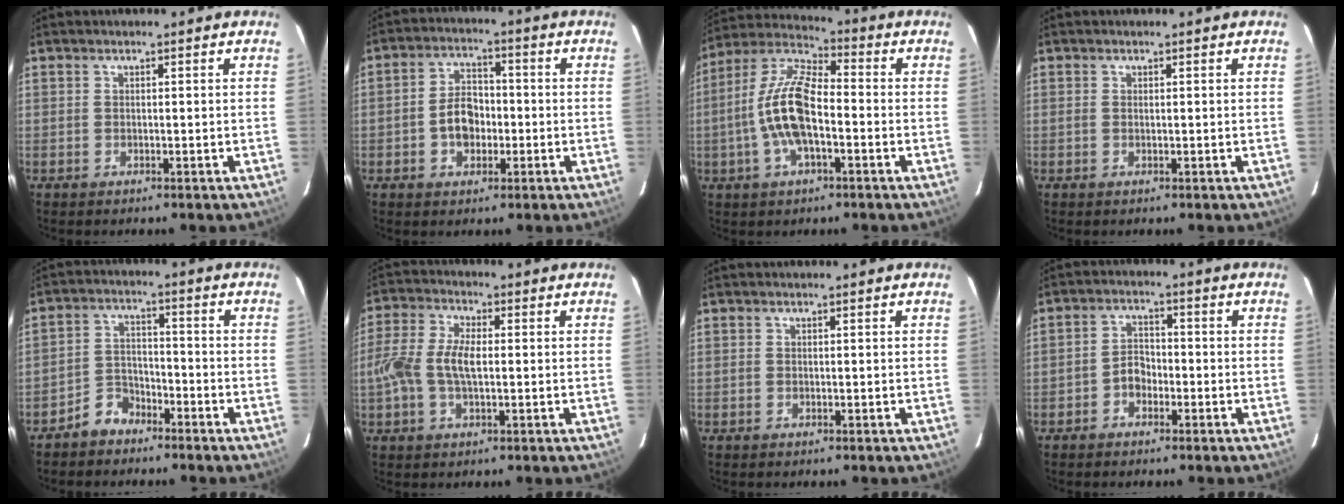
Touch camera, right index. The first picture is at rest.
{"total": 6.6, "force": [-1.6, 4.7, 4.4], "torque": [-0.083, 0.018, -0.021]}
{"total": 13.4, "force": [-2.8, 5.3, 11.9], "torque": [-0.246, 0.008, -0.057]}
{"total": 0.0}
{"total": 5.5, "force": [-4.5, 3.1, 0.9], "torque": [-0.023, 0.020, -0.081]}
{"total": 8.4, "force": [-0.5, 4.1, 7.4], "torque": [-0.158, 0.011, -0.011]}
{"total": 0.0}
{"total": 3.6, "force": [-1.9, 2.6, 1.6], "torque": [-0.033, 0.013, -0.032]}